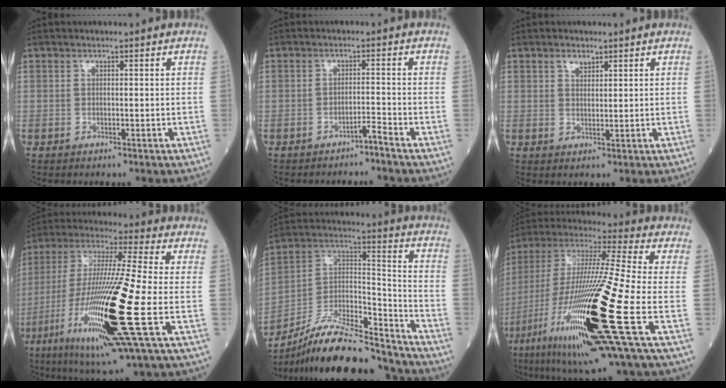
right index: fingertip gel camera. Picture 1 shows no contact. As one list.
[{"total": 1.8, "force": [-1.7, -0.3, 0.5], "torque": [-0.002, 0.002, -0.028]}, {"total": 1.8, "force": [1.3, 0.9, 0.9], "torque": [-0.017, 0.001, 0.023]}, {"total": 22.1, "force": [-6.7, 0.2, 21.0], "torque": [-0.432, -0.040, -0.128]}, {"total": 20.9, "force": [-18.5, 3.8, 8.9], "torque": [-0.172, 0.022, -0.322]}, {"total": 26.8, "force": [-9.3, 1.1, 25.2], "torque": [-0.497, -0.052, -0.172]}]